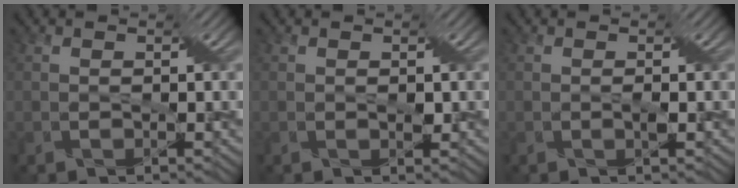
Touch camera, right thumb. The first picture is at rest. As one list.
[{"total": 0.7, "force": [0.1, 0.4, 0.6], "torque": [-0.008, -0.001, 0.001]}, {"total": 0.7, "force": [-0.1, 0.0, 0.7], "torque": [-0.014, 0.001, -0.002]}]